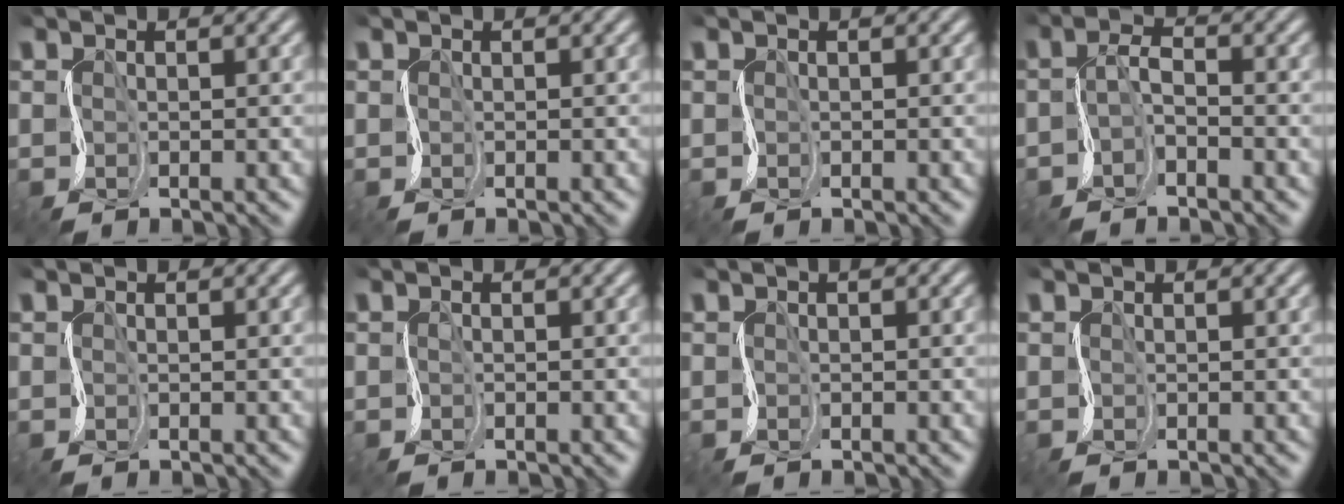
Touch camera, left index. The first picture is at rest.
{"total": 0.0}
{"total": 0.0}
{"total": 1.4, "force": [-1.0, 0.3, 0.9], "torque": [-0.019, 0.009, -0.026]}
{"total": 0.0}
{"total": 0.0}
{"total": 0.6, "force": [0.2, 0.3, 0.5], "torque": [-0.003, 0.006, 0.001]}
{"total": 0.0}